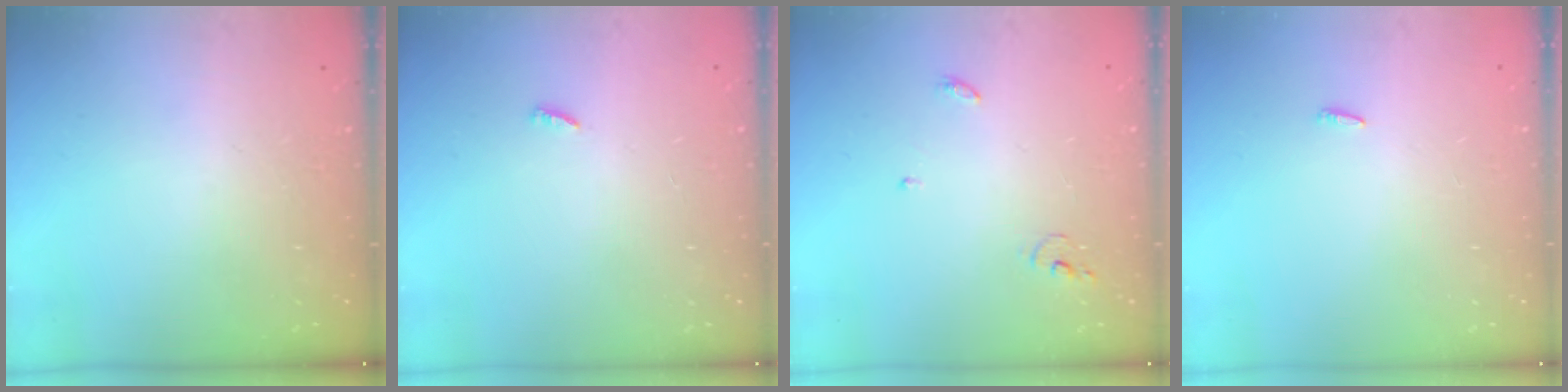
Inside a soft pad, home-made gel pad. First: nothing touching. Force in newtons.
{"total": 1.9, "press": 1.9, "slide": 0.3}
{"total": 3.8, "press": 3.8, "slide": 0.4}
{"total": 2.1, "press": 1.9, "slide": 0.7}